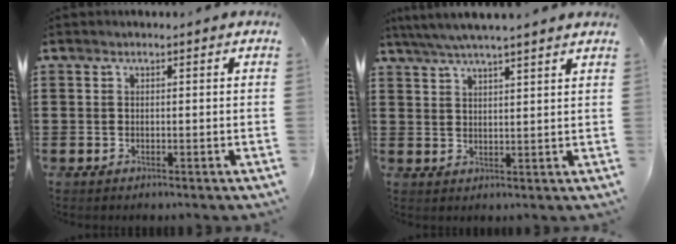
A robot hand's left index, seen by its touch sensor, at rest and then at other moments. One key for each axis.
{"total": 4.3, "fx": 4.0, "fy": -0.4, "fz": 1.7, "tx": -0.046, "ty": -0.013, "tz": 0.071}